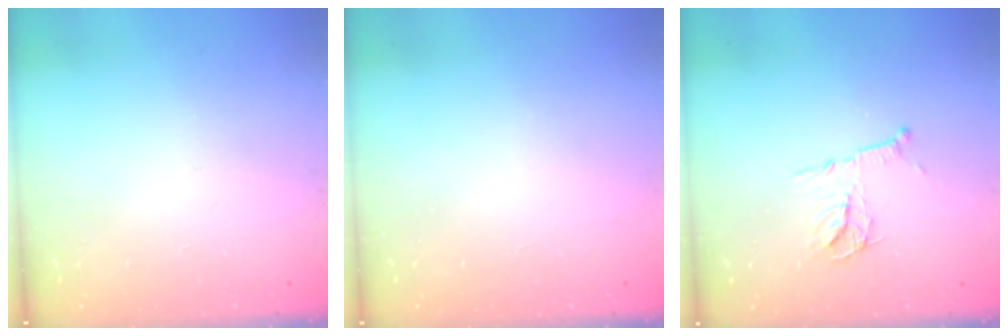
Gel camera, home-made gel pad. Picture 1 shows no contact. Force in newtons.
{"total": 1.5, "press": 1.5, "slide": 0.1}
{"total": 11.7, "press": 11.7, "slide": 0.7}